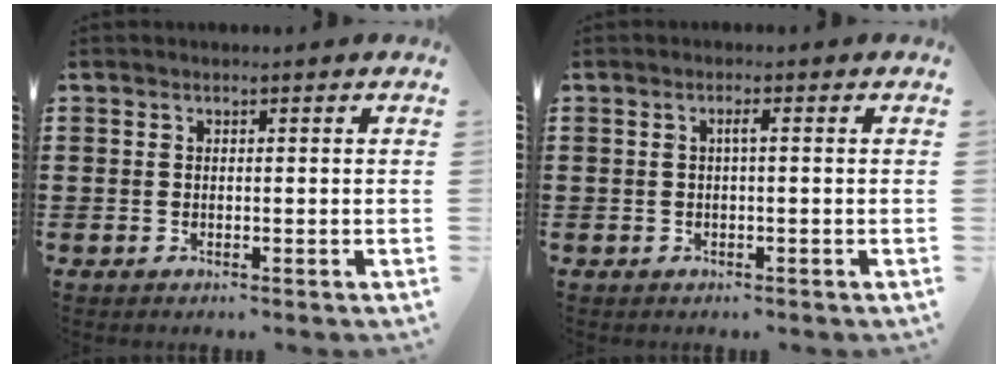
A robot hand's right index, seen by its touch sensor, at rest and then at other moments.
{"total": 1.2, "force": [-0.2, -0.1, 1.2], "torque": [-0.022, -0.001, -0.006]}